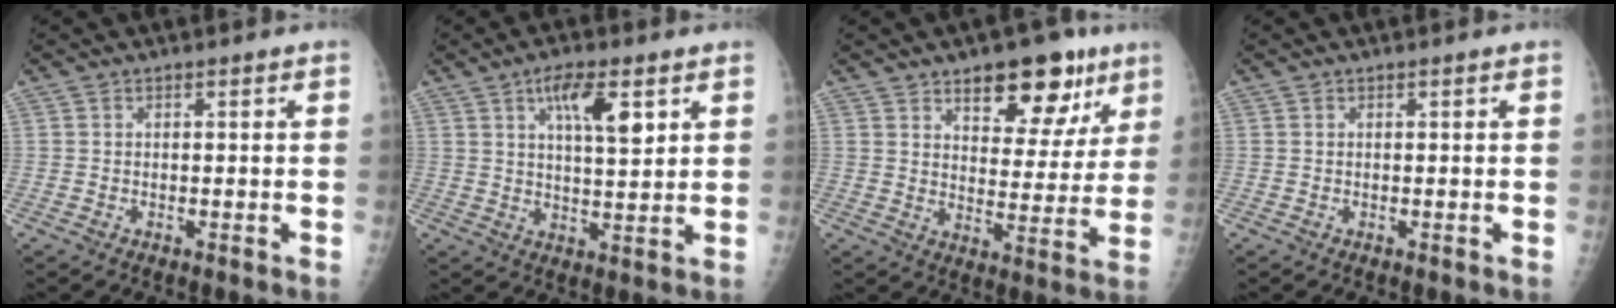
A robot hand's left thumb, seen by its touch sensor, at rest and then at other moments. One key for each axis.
{"total": 8.7, "fx": 3.9, "fy": 2.8, "fz": 7.3, "tx": -0.110, "ty": -0.016, "tz": 0.065}
{"total": 14.9, "fx": 8.8, "fy": 7.3, "fz": 9.6, "tx": -0.070, "ty": -0.043, "tz": 0.125}
{"total": 0.0}